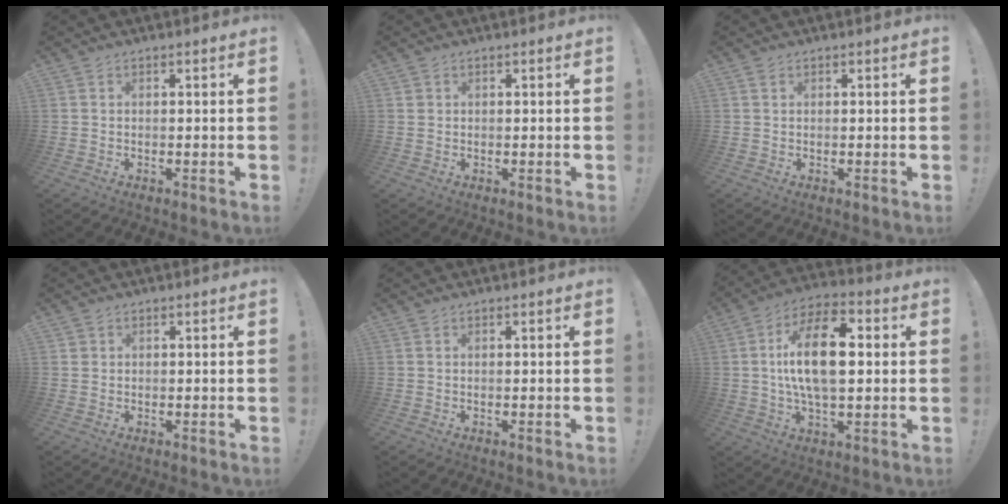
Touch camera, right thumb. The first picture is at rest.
{"total": 0.8, "force": [0.4, 0.7, 0.2], "torque": [0.003, -0.001, 0.006]}
{"total": 0.6, "force": [0.4, 0.4, 0.1], "torque": [0.002, -0.001, 0.007]}
{"total": 0.9, "force": [0.5, 0.8, 0.2], "torque": [0.002, -0.002, 0.008]}
{"total": 0.0}
{"total": 17.0, "force": [1.9, 8.4, 14.6], "torque": [-0.261, 0.005, 0.024]}